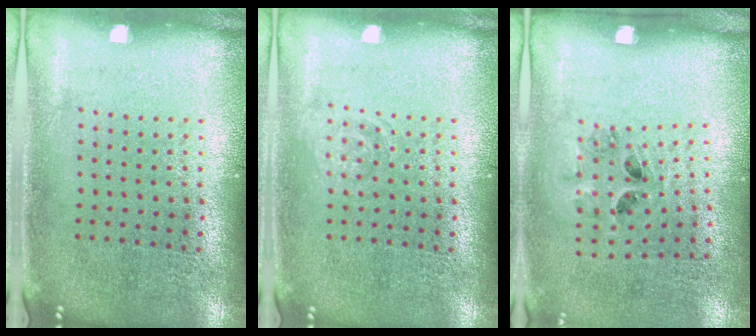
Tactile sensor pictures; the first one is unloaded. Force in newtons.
{"total": 1.0, "press": 1.0, "slide": 0.2}
{"total": 1.3, "press": 0.8, "slide": 1.1}